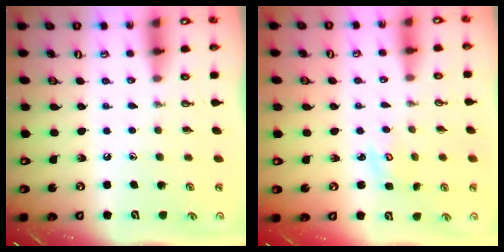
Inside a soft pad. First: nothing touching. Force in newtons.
{"total": 2.7, "press": 2.7, "slide": 0.3}